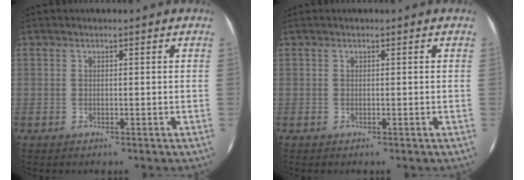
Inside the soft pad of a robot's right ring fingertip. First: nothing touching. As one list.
[{"total": 0.0}]